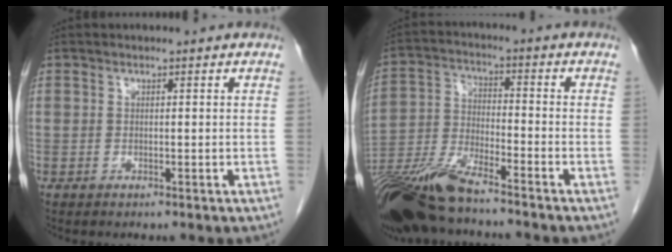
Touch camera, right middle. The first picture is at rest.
{"total": 13.7, "force": [-11.1, 2.2, 7.8], "torque": [-0.163, -0.026, -0.210]}